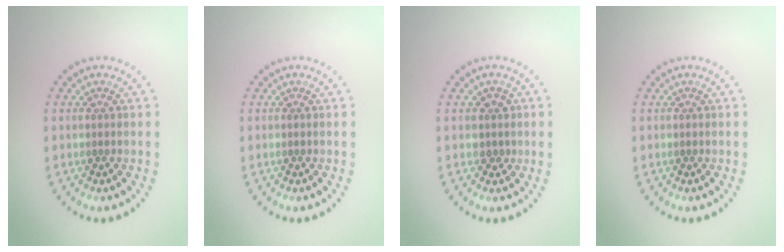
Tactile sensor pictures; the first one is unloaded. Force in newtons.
{"total": 0.0}
{"total": 1.4, "press": 1.2, "slide": 0.7}
{"total": 0.0}